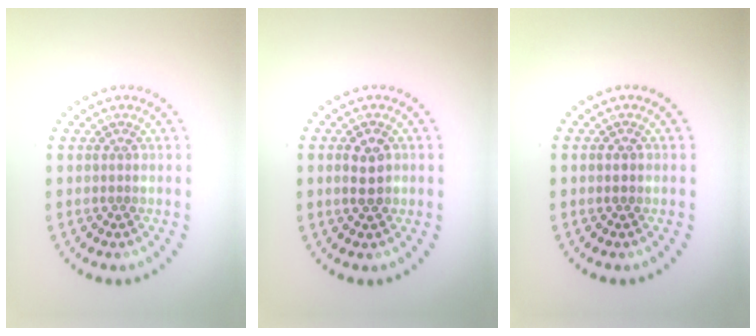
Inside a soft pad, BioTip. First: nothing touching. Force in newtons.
{"total": 2.4, "press": 2.4, "slide": 0.2}
{"total": 1.2, "press": 1.2, "slide": 0.1}